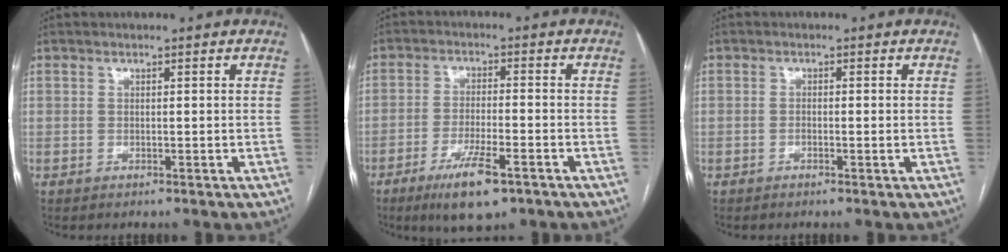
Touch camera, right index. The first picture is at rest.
{"total": 8.4, "force": [-5.0, 1.5, 6.6], "torque": [-0.122, -0.015, -0.082]}
{"total": 0.7, "force": [-0.2, 0.1, 0.6], "torque": [-0.011, 0.001, -0.004]}